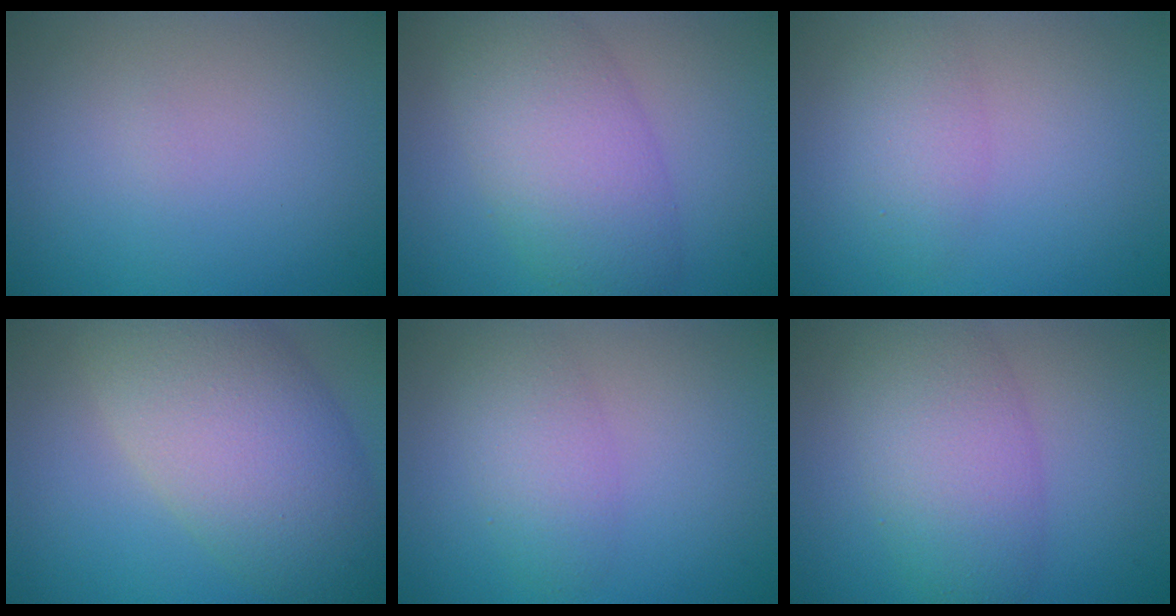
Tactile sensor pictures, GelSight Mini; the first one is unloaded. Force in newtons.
{"total": 6.6, "press": 6.6, "slide": 0.3}
{"total": 2.2, "press": 2.1, "slide": 0.2}
{"total": 9.5, "press": 9.5, "slide": 0.6}
{"total": 2.8, "press": 2.8, "slide": 0.1}
{"total": 5.6, "press": 5.6, "slide": 0.3}